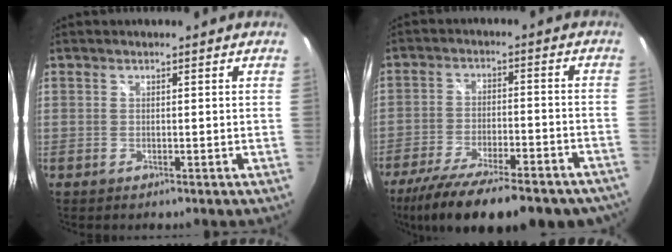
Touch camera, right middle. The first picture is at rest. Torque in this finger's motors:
{"motor_torque": [1.26, -0.88, 0.31, 0.21]}